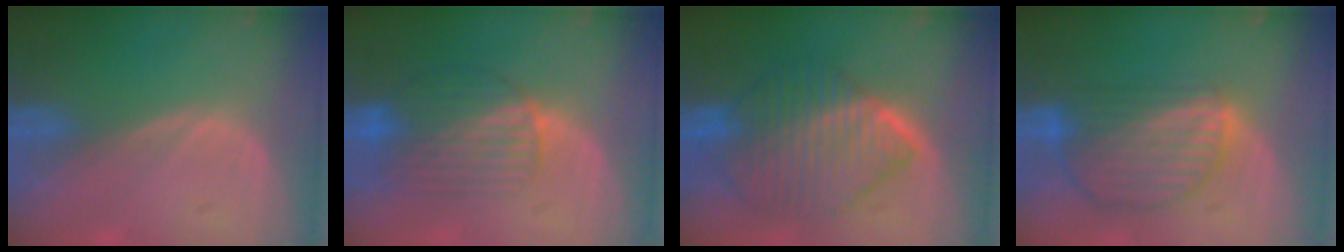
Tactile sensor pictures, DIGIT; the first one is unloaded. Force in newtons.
{"total": 8.0, "press": 7.6, "slide": 2.7}
{"total": 10.5, "press": 10.4, "slide": 1.0}
{"total": 9.1, "press": 7.8, "slide": 4.7}